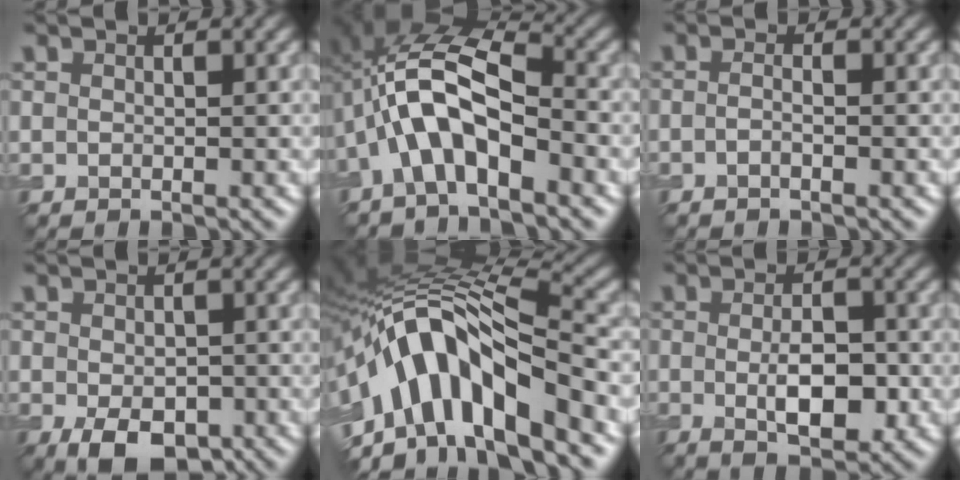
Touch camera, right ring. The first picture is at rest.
{"total": 8.5, "force": [-3.0, 3.4, 7.2], "torque": [-0.141, 0.023, -0.065]}
{"total": 1.1, "force": [-0.5, 0.3, 0.9], "torque": [-0.001, -0.012, -0.019]}
{"total": 5.2, "force": [-2.4, 3.0, 3.6], "torque": [-0.064, -0.018, -0.037]}
{"total": 12.5, "force": [-4.8, 5.0, 10.3], "torque": [-0.166, 0.026, -0.087]}
{"total": 4.7, "force": [-1.2, 2.0, 4.1], "torque": [-0.067, -0.007, -0.018]}